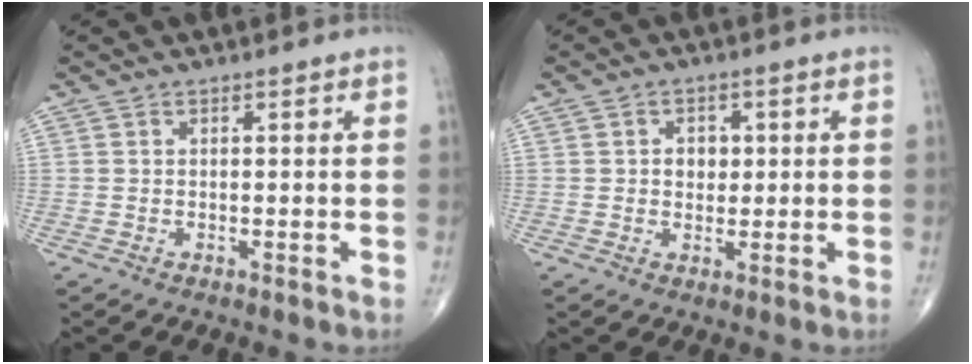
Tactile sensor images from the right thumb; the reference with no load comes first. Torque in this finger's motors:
{"motor_torque": [-0.06, -0.06, 0.32, -0.18, 0.07]}